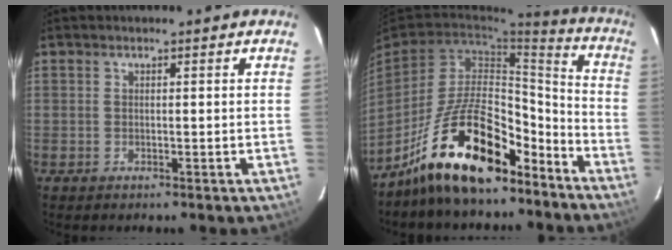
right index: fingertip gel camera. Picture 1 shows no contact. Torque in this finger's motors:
{"motor_torque": [1.15, -0.99, 1.05, 0.21]}